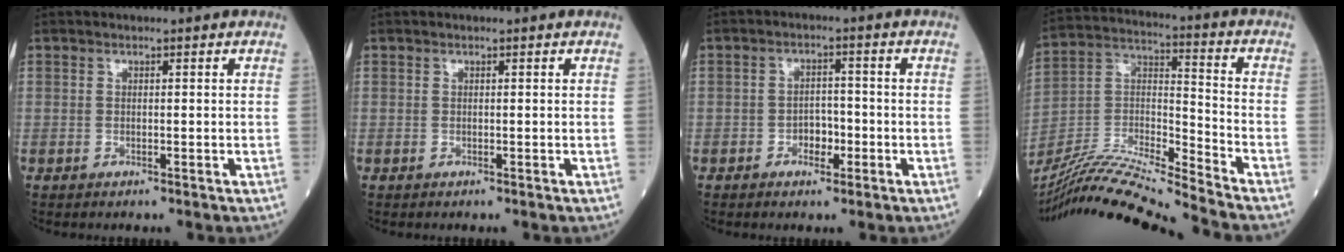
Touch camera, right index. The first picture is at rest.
{"total": 0.0}
{"total": 3.1, "force": [-1.3, 1.9, 2.1], "torque": [-0.030, 0.008, -0.021]}
{"total": 18.7, "force": [-17.4, -1.7, 6.7], "torque": [-0.131, 0.007, -0.313]}